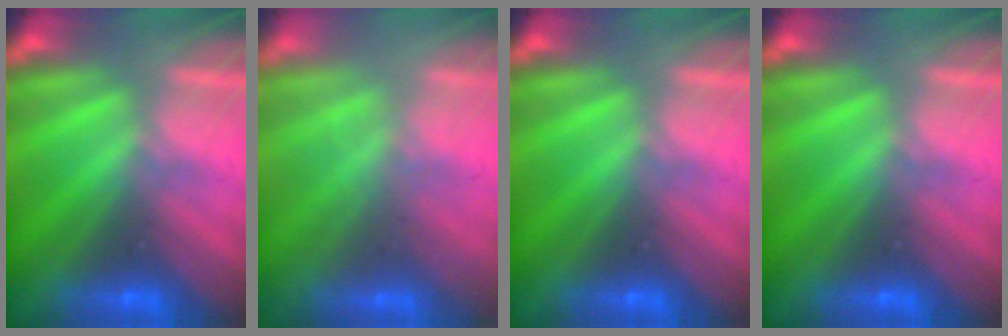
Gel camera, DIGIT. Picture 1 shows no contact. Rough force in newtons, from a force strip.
{"total": 1.7}
{"total": 0.0}
{"total": 0.0}